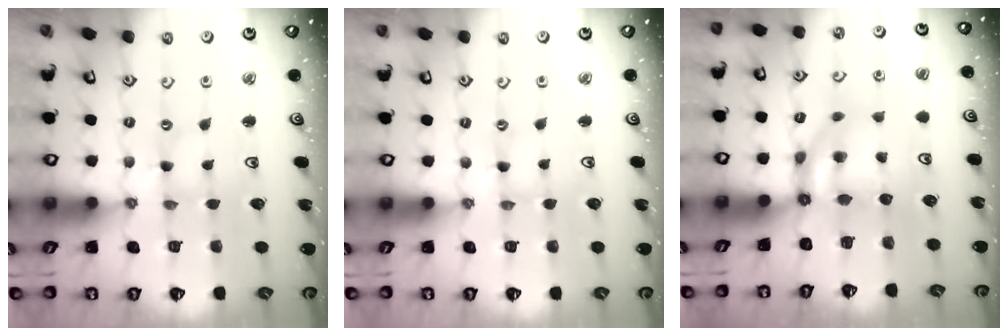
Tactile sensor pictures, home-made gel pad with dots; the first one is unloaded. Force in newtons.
{"total": 0.5, "press": 0.5, "slide": 0.1}
{"total": 6.3, "press": 6.3, "slide": 0.4}